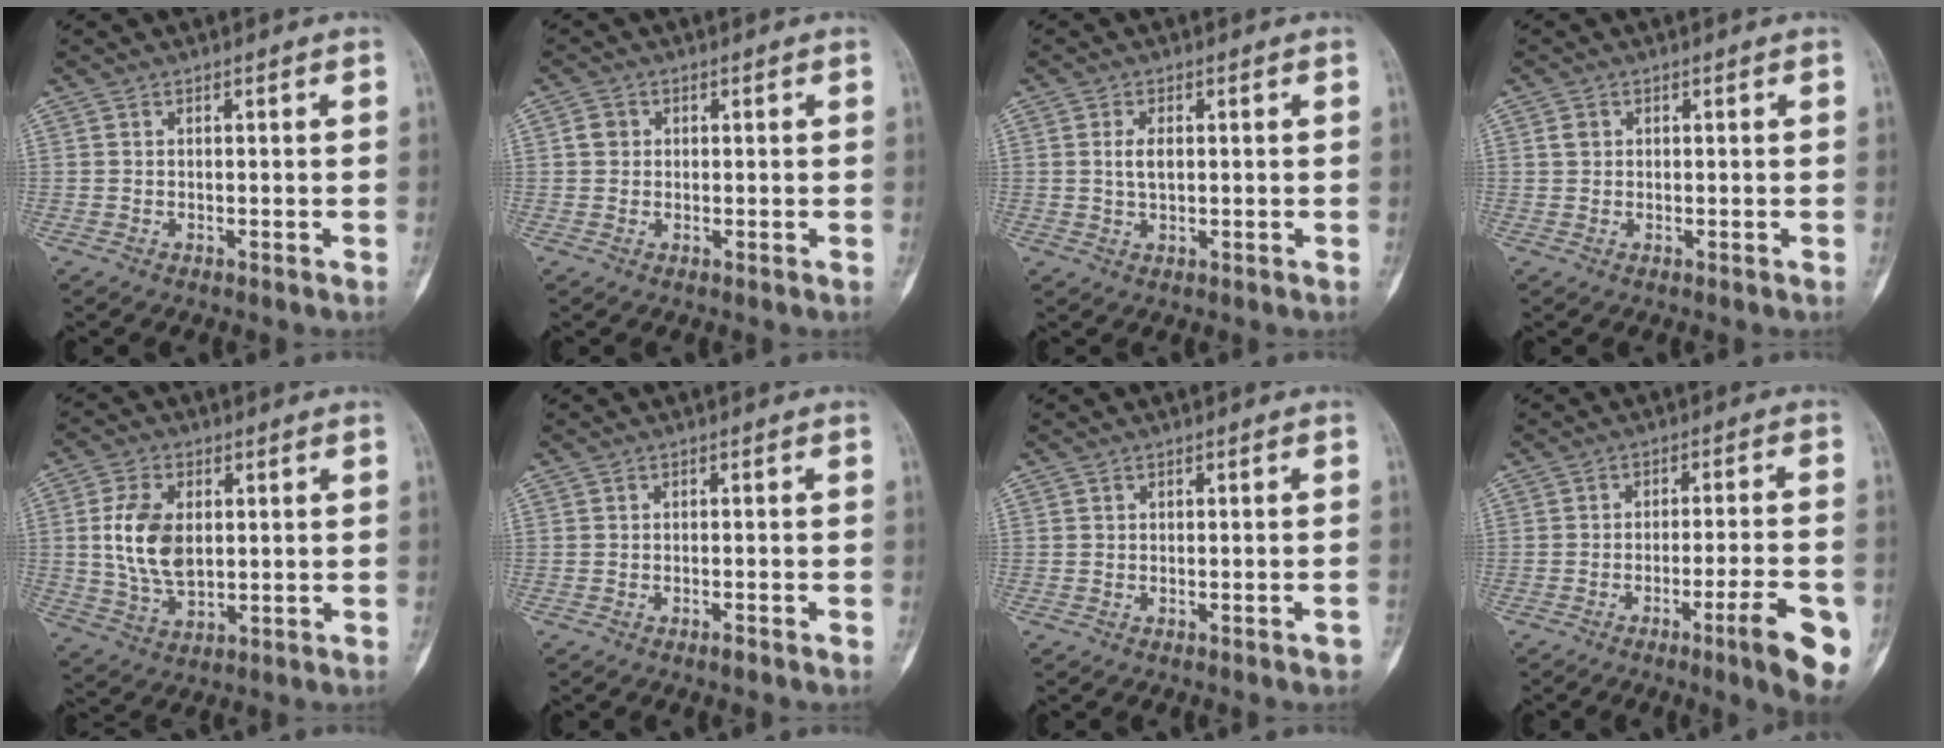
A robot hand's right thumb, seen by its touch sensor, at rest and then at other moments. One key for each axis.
{"total": 2.2, "fx": 0.5, "fy": 2.0, "fz": 0.9, "tx": -0.010, "ty": 0.003, "tz": 0.009}
{"total": 2.9, "fx": 0.4, "fy": 1.5, "fz": 2.5, "tx": -0.042, "ty": -0.003, "tz": 0.008}
{"total": 1.5, "fx": 0.5, "fy": 1.3, "fz": 0.7, "tx": -0.009, "ty": 0.002, "tz": 0.011}
{"total": 10.6, "fx": 1.3, "fy": 6.4, "fz": 8.3, "tx": -0.155, "ty": -0.009, "tz": 0.032}
{"total": 1.1, "fx": -0.8, "fy": 0.2, "fz": 0.7, "tx": -0.018, "ty": 0.004, "tz": -0.014}
{"total": 1.4, "fx": -0.8, "fy": 0.3, "fz": 1.1, "tx": -0.015, "ty": 0.011, "tz": -0.007}
{"total": 11.0, "fx": -4.9, "fy": 1.2, "fz": 9.8, "tx": -0.126, "ty": 0.008, "tz": -0.067}